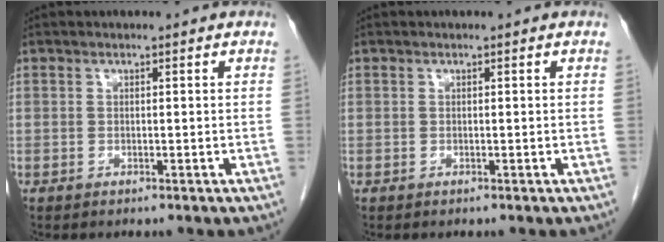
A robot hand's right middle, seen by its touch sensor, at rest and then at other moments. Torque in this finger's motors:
{"motor_torque": [-0.07, -0.03, 0.00, -0.01]}